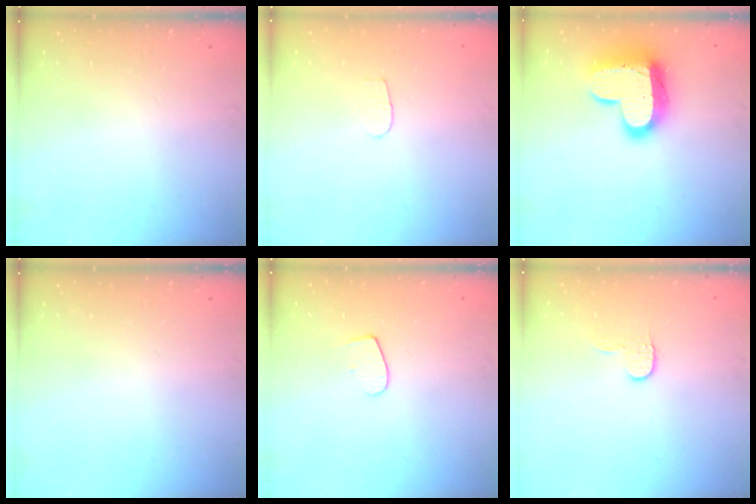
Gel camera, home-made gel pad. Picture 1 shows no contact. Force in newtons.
{"total": 3.1, "press": 3.1, "slide": 0.2}
{"total": 16.3, "press": 16.2, "slide": 1.4}
{"total": 0.0}
{"total": 5.0, "press": 5.0, "slide": 0.4}
{"total": 5.8, "press": 5.8, "slide": 0.5}